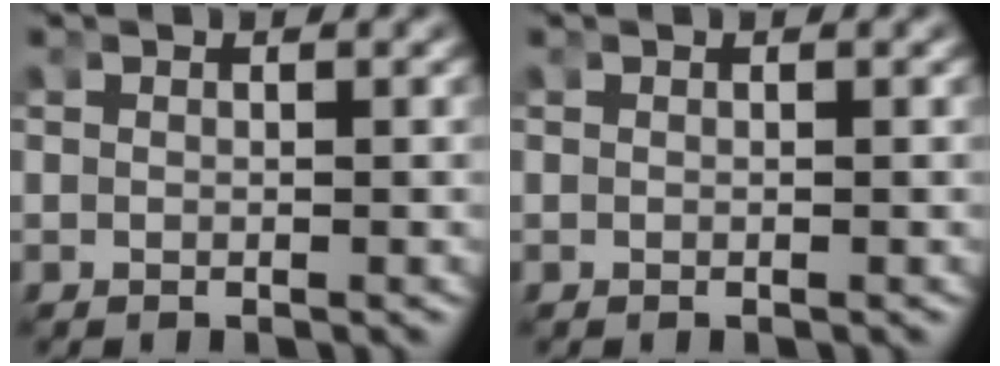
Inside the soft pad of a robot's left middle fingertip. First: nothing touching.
{"total": 0.0}